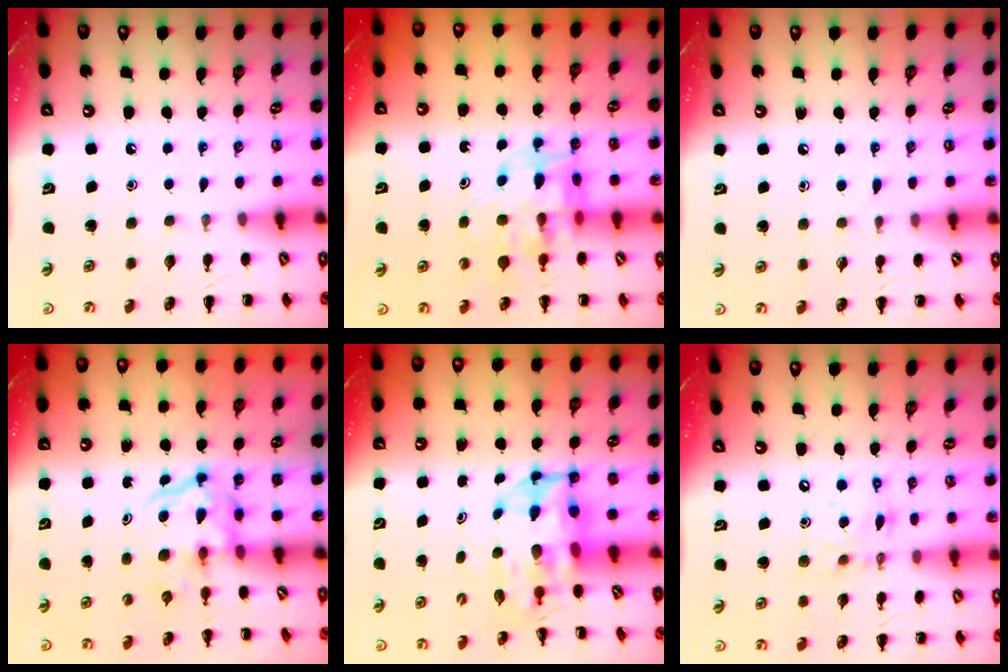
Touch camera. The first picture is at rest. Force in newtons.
{"total": 12.0, "press": 11.5, "slide": 3.3}
{"total": 3.0, "press": 2.6, "slide": 1.5}
{"total": 3.8, "press": 3.8, "slide": 0.4}
{"total": 5.8, "press": 5.6, "slide": 1.5}
{"total": 11.1, "press": 10.9, "slide": 2.4}